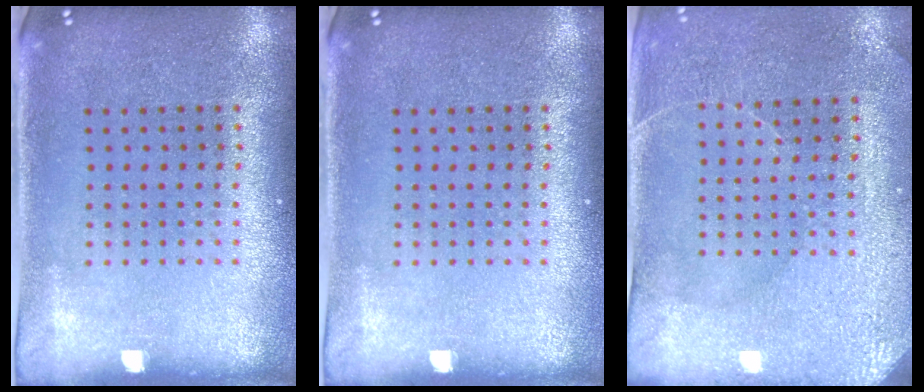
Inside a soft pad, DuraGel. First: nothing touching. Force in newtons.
{"total": 0.0}
{"total": 3.0, "press": 2.9, "slide": 0.6}